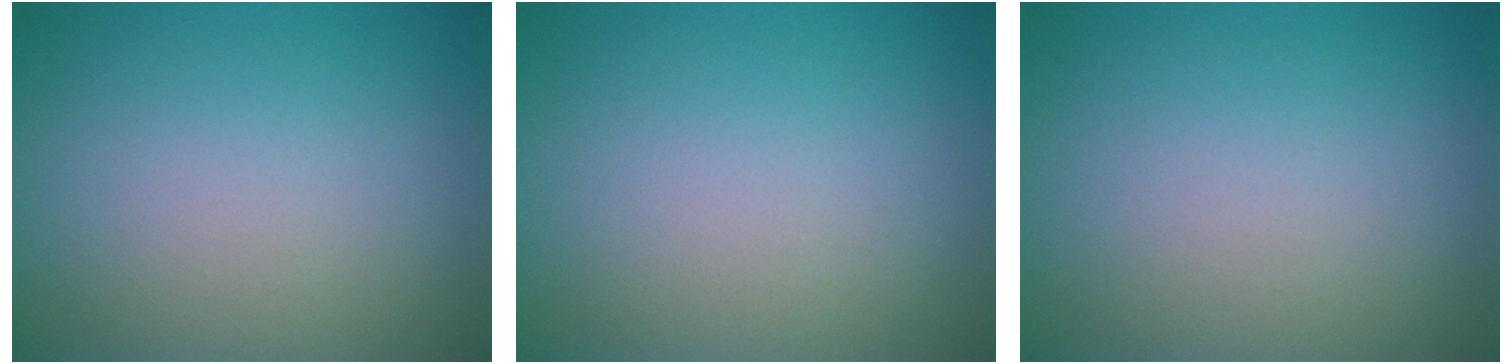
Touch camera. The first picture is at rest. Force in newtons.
{"total": 0.0}
{"total": 0.0}